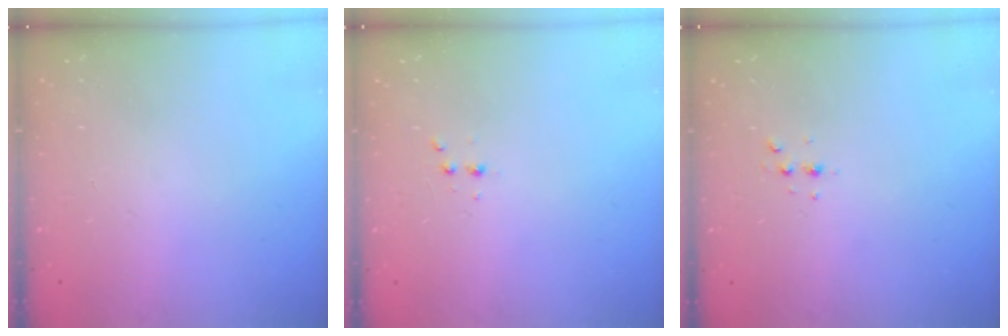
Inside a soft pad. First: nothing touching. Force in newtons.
{"total": 2.9, "press": 2.7, "slide": 1.0}
{"total": 2.8, "press": 2.8, "slide": 0.7}